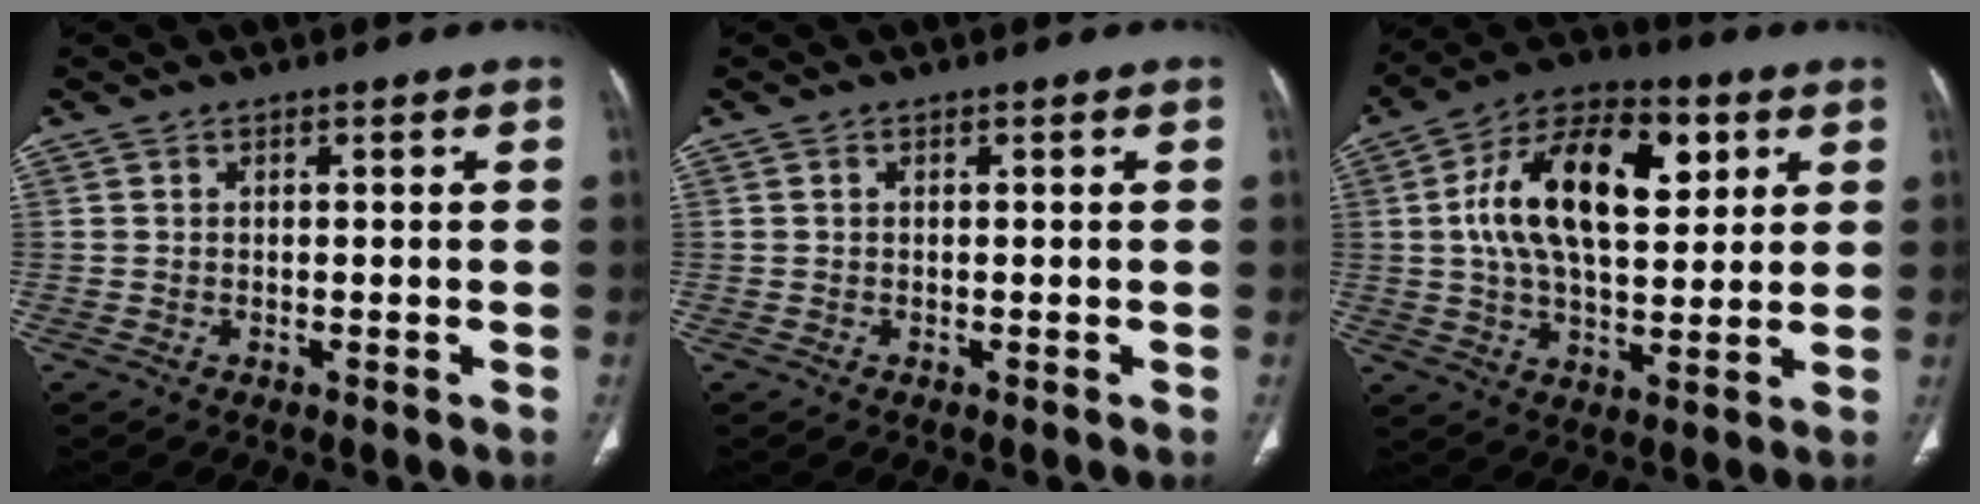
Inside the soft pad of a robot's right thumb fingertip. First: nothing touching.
{"total": 0.0}
{"total": 20.2, "force": [5.1, 10.8, 16.3], "torque": [-0.252, 0.006, 0.079]}